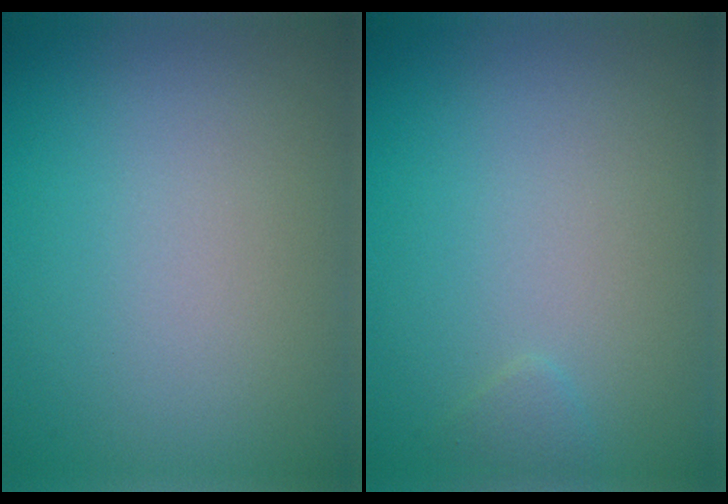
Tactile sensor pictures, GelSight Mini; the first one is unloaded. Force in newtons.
{"total": 0.6, "press": 0.6, "slide": 0.1}